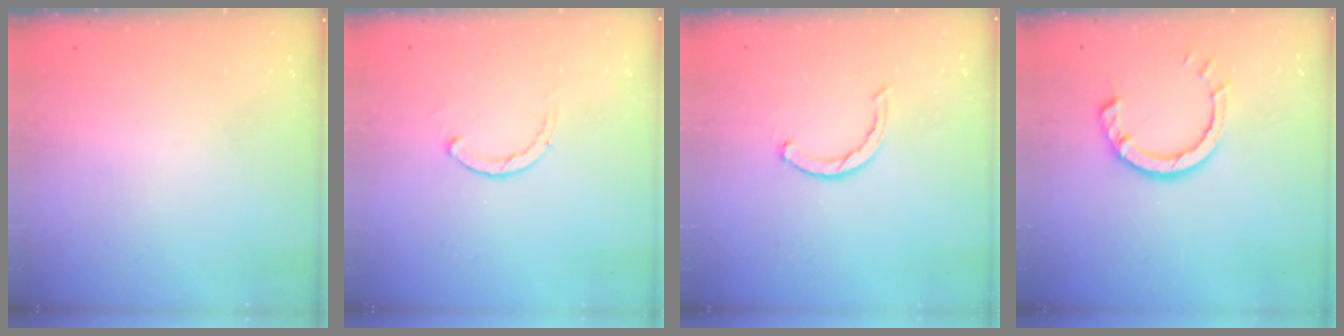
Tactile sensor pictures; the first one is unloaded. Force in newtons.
{"total": 1.1, "press": 1.0, "slide": 0.3}
{"total": 2.3, "press": 2.2, "slide": 0.5}
{"total": 6.3, "press": 6.3, "slide": 0.6}